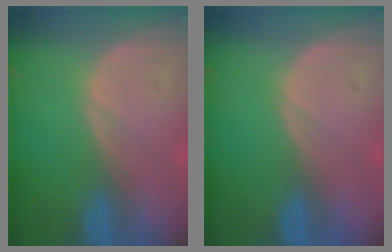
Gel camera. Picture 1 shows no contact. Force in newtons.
{"total": 0.0}